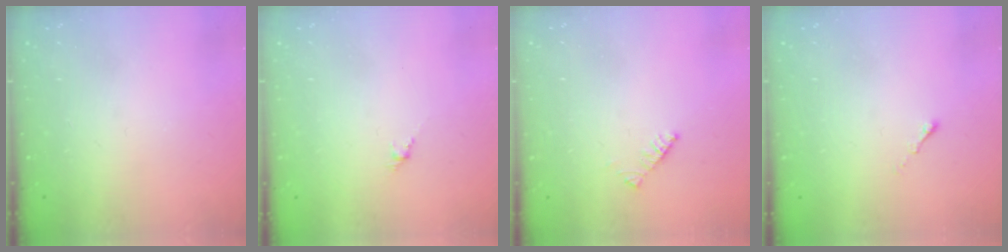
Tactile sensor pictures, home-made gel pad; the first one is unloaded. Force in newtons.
{"total": 1.9, "press": 1.8, "slide": 0.7}
{"total": 2.6, "press": 2.6, "slide": 0.4}
{"total": 0.0}